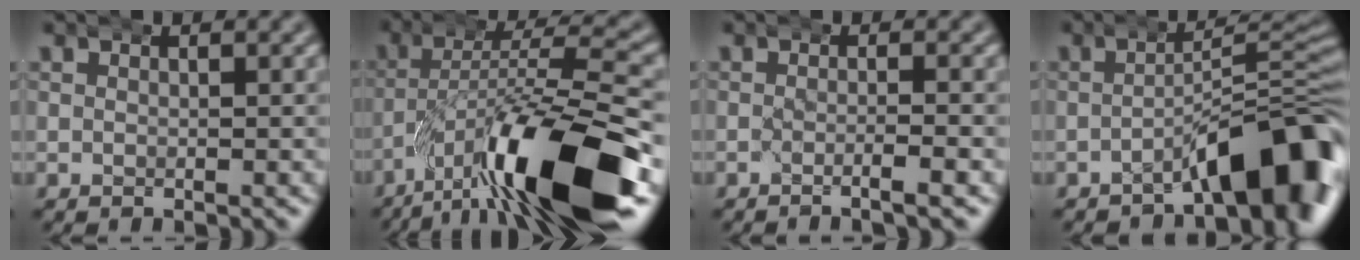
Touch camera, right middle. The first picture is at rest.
{"total": 12.8, "force": [-7.1, 2.3, 10.4], "torque": [-0.164, 0.005, -0.112]}
{"total": 1.4, "force": [-1.0, -0.5, 0.8], "torque": [-0.016, 0.005, -0.024]}
{"total": 8.2, "force": [-4.4, 2.3, 6.5], "torque": [-0.077, 0.010, -0.073]}